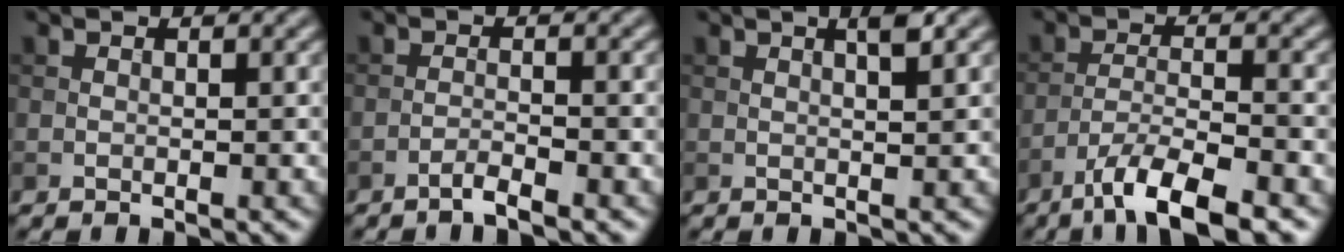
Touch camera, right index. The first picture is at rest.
{"total": 1.8, "force": [-1.3, 0.2, 1.3], "torque": [-0.018, 0.007, -0.033]}
{"total": 2.0, "force": [1.0, 0.3, 1.7], "torque": [-0.020, 0.003, 0.014]}
{"total": 6.7, "force": [-4.7, 1.3, 4.7], "torque": [-0.078, -0.001, -0.086]}